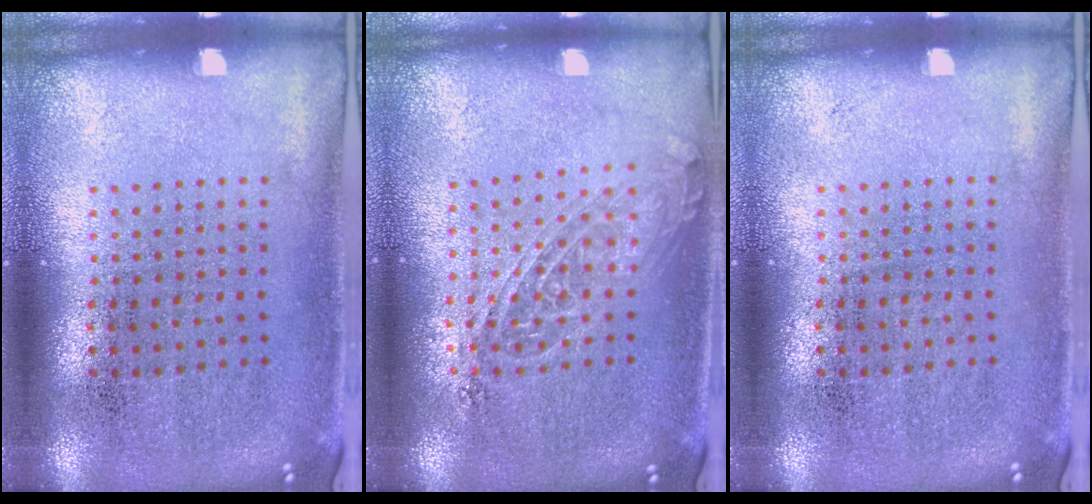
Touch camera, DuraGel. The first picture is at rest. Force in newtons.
{"total": 1.4, "press": 1.2, "slide": 0.7}
{"total": 0.0}